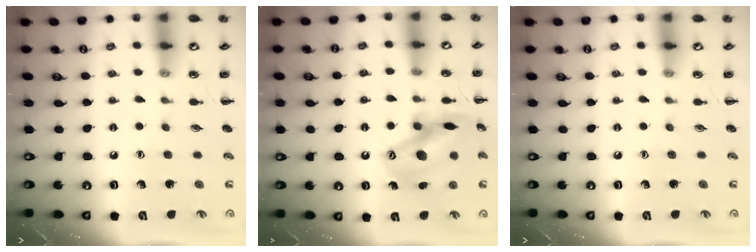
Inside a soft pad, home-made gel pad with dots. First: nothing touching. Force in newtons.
{"total": 16.0, "press": 15.9, "slide": 2.0}
{"total": 0.0}